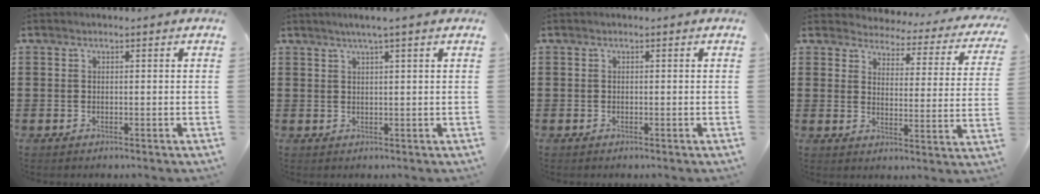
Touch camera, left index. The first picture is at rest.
{"total": 2.1, "force": [1.3, -0.4, 1.5], "torque": [-0.030, 0.000, 0.023]}
{"total": 0.0}
{"total": 3.0, "force": [3.0, 0.5, 0.2], "torque": [-0.028, -0.026, 0.044]}